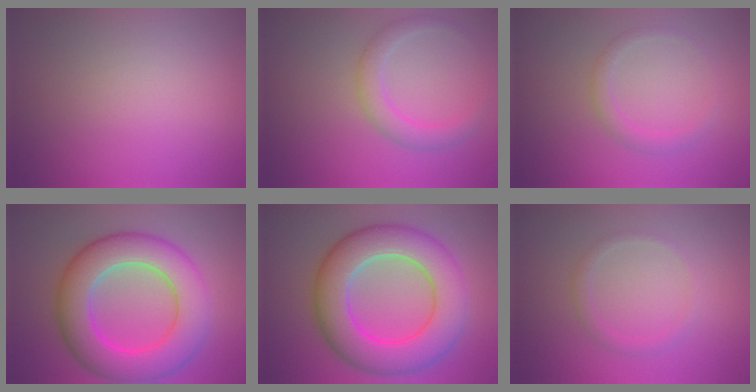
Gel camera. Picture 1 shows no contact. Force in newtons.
{"total": 2.7, "press": 2.7, "slide": 0.2}
{"total": 1.5, "press": 1.5, "slide": 0.1}
{"total": 9.9, "press": 9.8, "slide": 0.3}
{"total": 10.4, "press": 10.4, "slide": 0.2}
{"total": 1.4, "press": 1.4, "slide": 0.1}